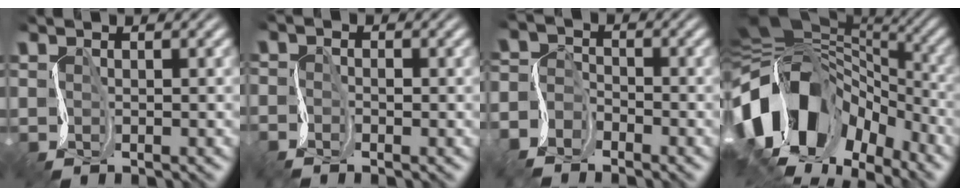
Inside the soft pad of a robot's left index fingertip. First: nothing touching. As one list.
[{"total": 1.6, "force": [-1.5, 0.2, 0.2], "torque": [-0.007, -0.002, -0.030]}, {"total": 4.3, "force": [-3.8, 1.9, 0.7], "torque": [-0.021, -0.006, -0.079]}, {"total": 15.8, "force": [-5.2, 10.3, 10.8], "torque": [-0.216, 0.009, -0.095]}]